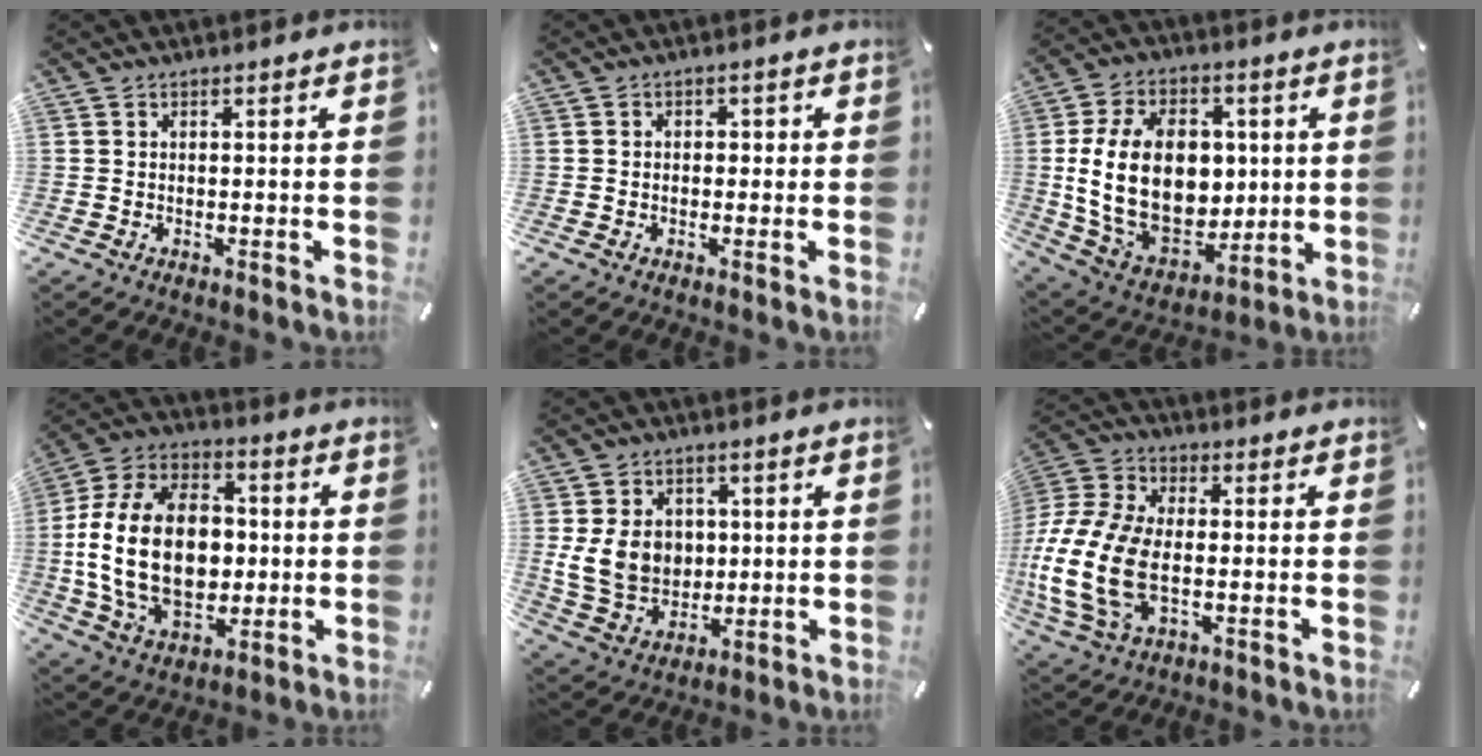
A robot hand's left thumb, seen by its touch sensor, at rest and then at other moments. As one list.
[{"total": 1.8, "force": [-0.8, 1.5, 0.6], "torque": [-0.011, 0.009, -0.019]}, {"total": 22.5, "force": [1.8, 16.2, 15.4], "torque": [-0.299, -0.010, 0.043]}, {"total": 22.4, "force": [-1.0, 15.8, 15.8], "torque": [-0.344, -0.003, -0.017]}, {"total": 11.2, "force": [1.4, 9.5, 5.7], "torque": [-0.134, 0.003, 0.028]}, {"total": 17.4, "force": [-3.3, 11.0, 13.1], "torque": [-0.288, 0.005, -0.054]}]